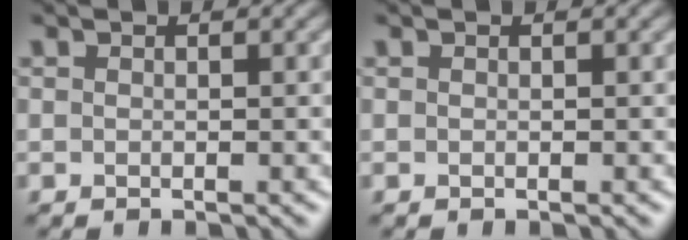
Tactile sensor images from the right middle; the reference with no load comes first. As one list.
[{"total": 0.0}]